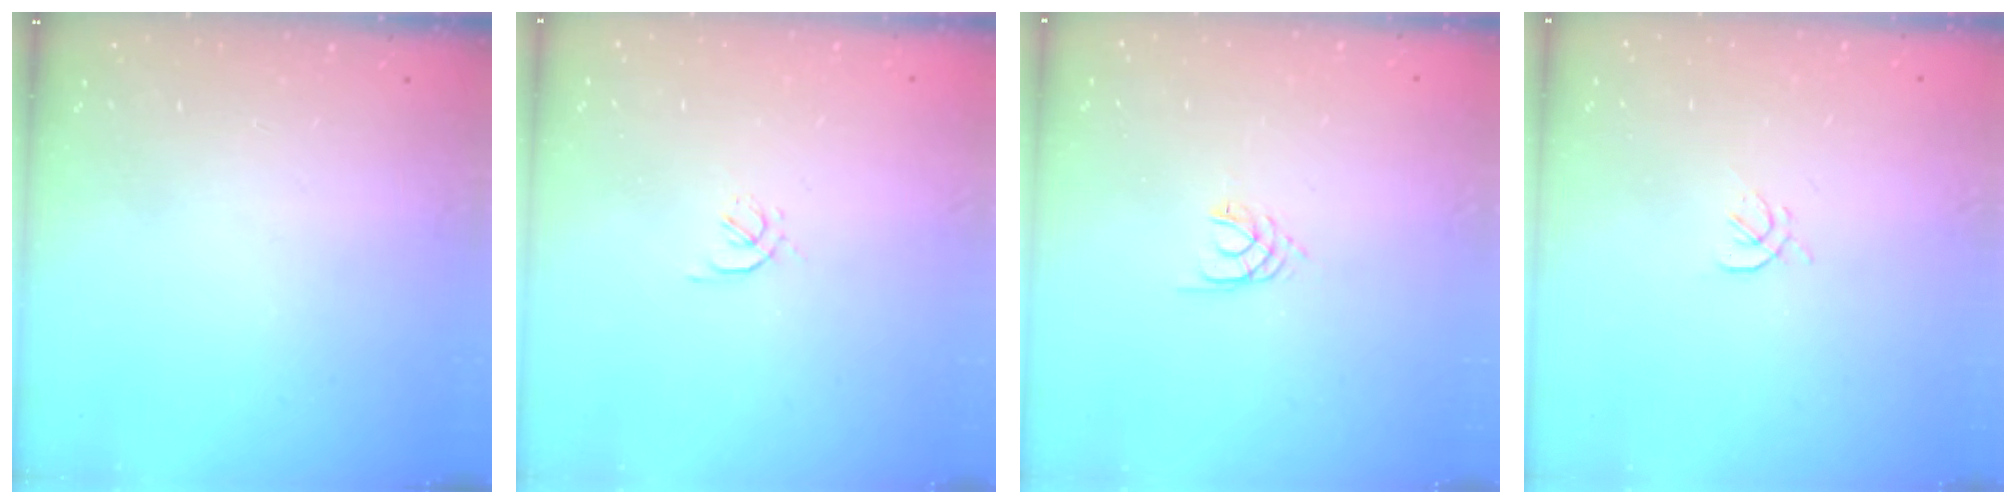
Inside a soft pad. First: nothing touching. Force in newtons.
{"total": 1.6, "press": 1.6, "slide": 0.4}
{"total": 2.1, "press": 2.1, "slide": 0.3}
{"total": 1.6, "press": 1.5, "slide": 0.6}